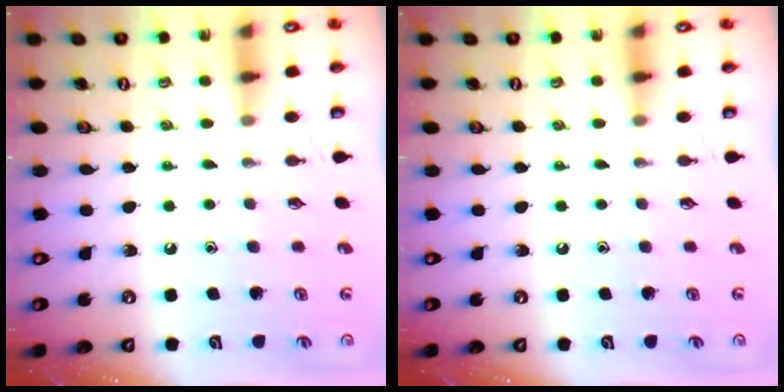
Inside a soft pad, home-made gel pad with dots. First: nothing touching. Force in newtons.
{"total": 0.0}